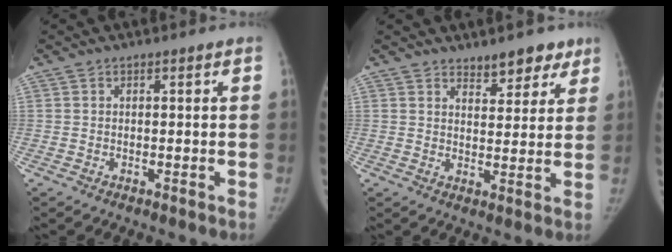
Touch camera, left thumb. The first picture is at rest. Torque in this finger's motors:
{"motor_torque": [-0.01, 0.00, 0.50, -0.11, 0.01]}